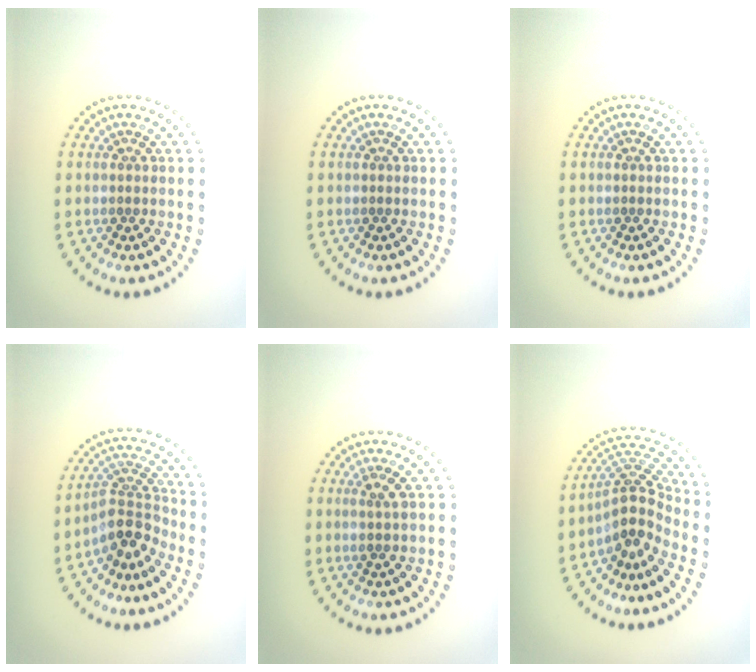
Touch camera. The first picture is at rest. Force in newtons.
{"total": 0.0}
{"total": 0.0}
{"total": 3.6, "press": 2.7, "slide": 2.4}
{"total": 1.3, "press": 1.1, "slide": 0.6}
{"total": 4.0, "press": 2.8, "slide": 2.8}